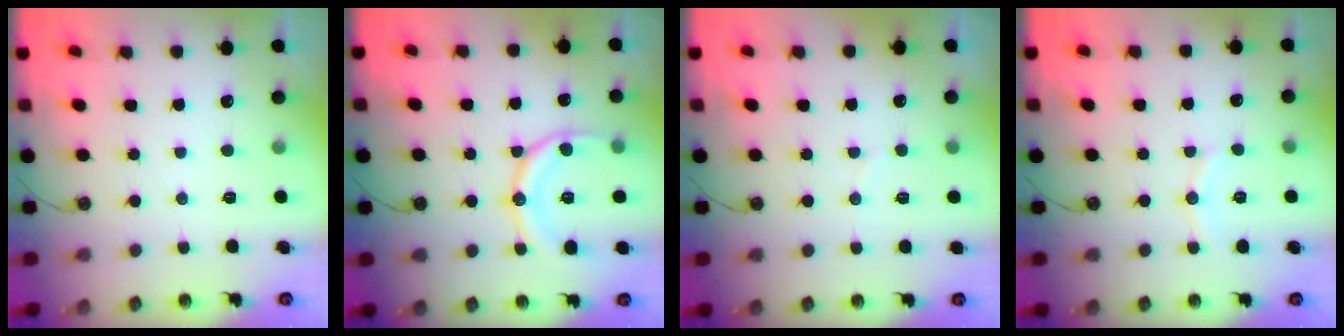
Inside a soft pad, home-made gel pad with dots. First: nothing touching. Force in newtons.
{"total": 13.4, "press": 13.3, "slide": 1.5}
{"total": 2.9, "press": 2.7, "slide": 1.1}
{"total": 7.0, "press": 7.0, "slide": 0.2}